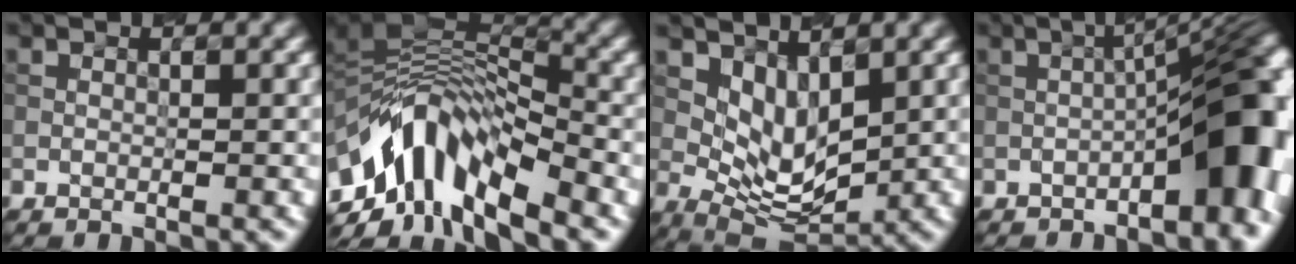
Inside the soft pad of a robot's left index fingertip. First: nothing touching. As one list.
[{"total": 11.3, "force": [-4.8, 4.9, 9.0], "torque": [-0.145, 0.021, -0.092]}, {"total": 5.1, "force": [2.3, 2.7, 3.6], "torque": [-0.071, -0.015, 0.049]}, {"total": 9.7, "force": [-3.0, 2.5, 8.9], "torque": [-0.116, 0.020, -0.047]}]